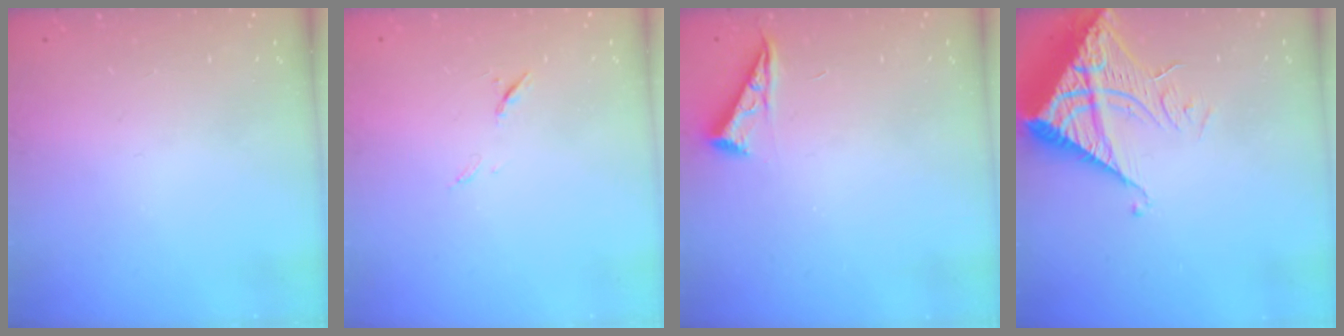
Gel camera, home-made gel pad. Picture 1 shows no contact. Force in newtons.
{"total": 6.2, "press": 6.2, "slide": 0.8}
{"total": 5.0, "press": 5.0, "slide": 0.7}
{"total": 12.1, "press": 12.0, "slide": 1.3}